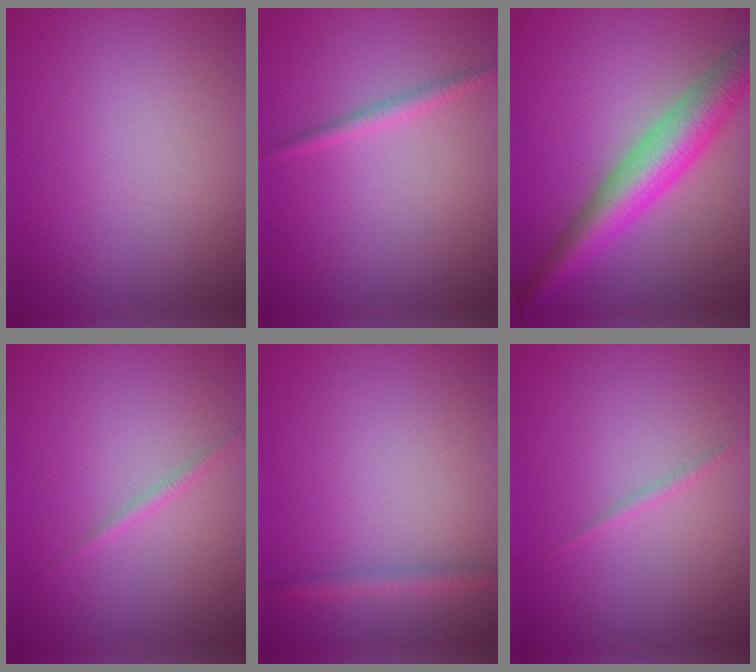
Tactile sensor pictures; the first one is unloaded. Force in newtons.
{"total": 1.2, "press": 1.2, "slide": 0.1}
{"total": 6.9, "press": 6.9, "slide": 0.1}
{"total": 0.7, "press": 0.7, "slide": 0.1}
{"total": 1.5, "press": 1.5, "slide": 0.0}
{"total": 0.6, "press": 0.6, "slide": 0.1}